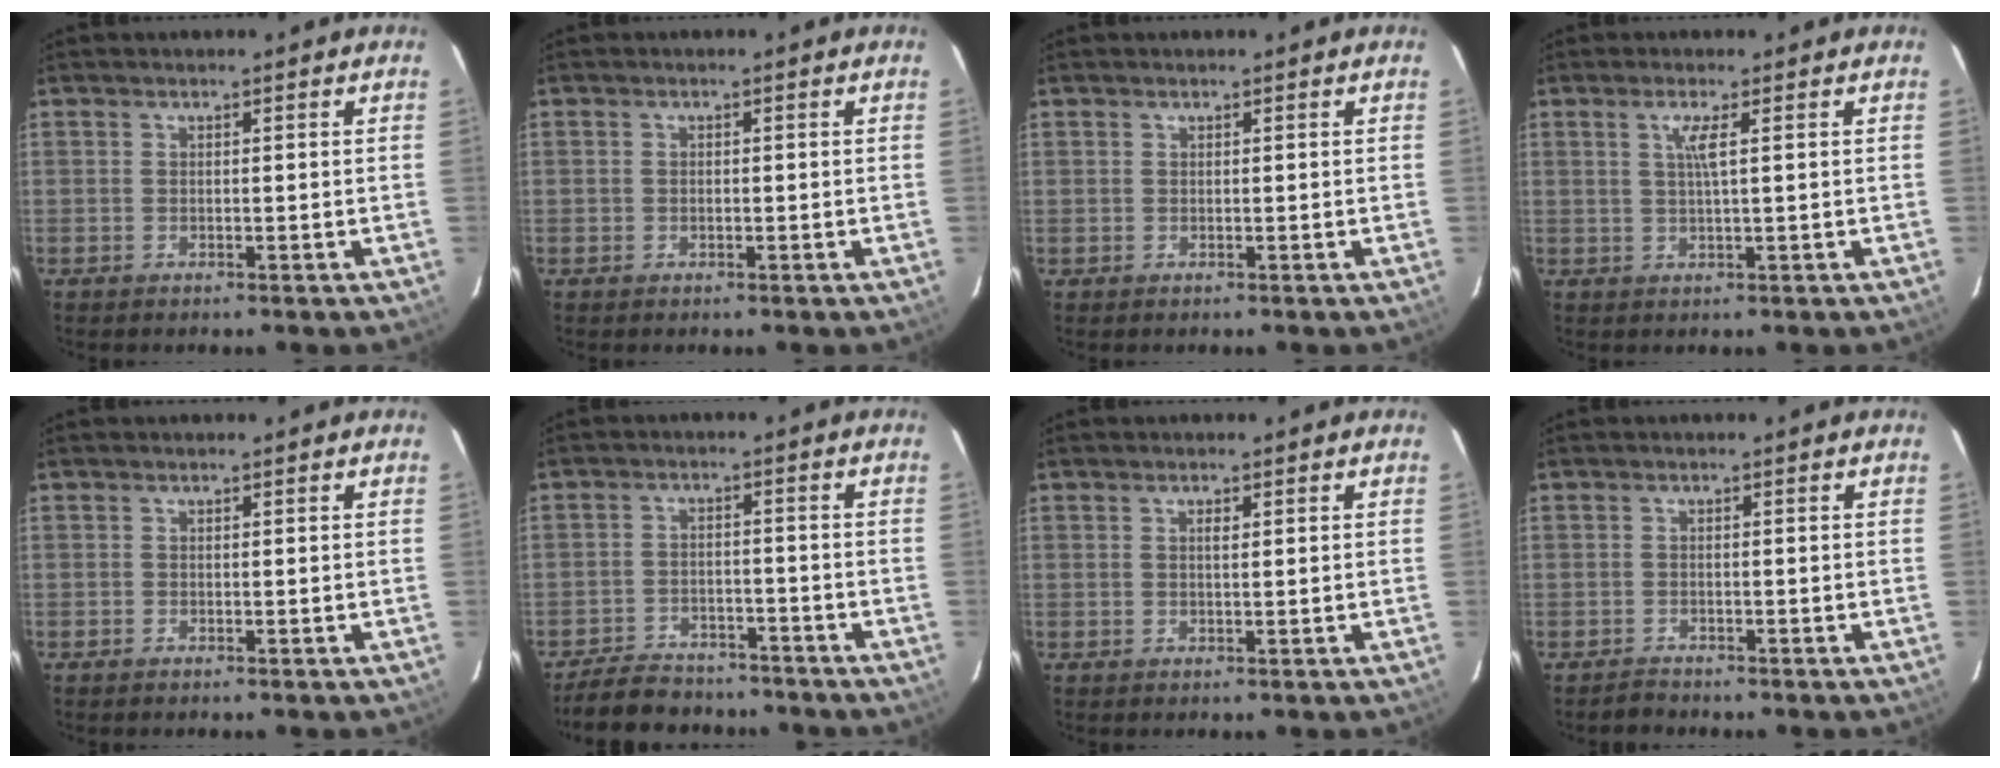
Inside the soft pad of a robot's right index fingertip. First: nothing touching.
{"total": 0.8, "force": [-0.2, 0.7, 0.4], "torque": [-0.006, 0.001, -0.005]}
{"total": 0.7, "force": [0.2, 0.6, -0.2], "torque": [0.008, 0.002, 0.002]}
{"total": 2.8, "force": [0.9, -0.3, 2.6], "torque": [-0.051, -0.004, 0.018]}
{"total": 0.0}
{"total": 11.1, "force": [-9.5, 4.8, 3.3], "torque": [-0.089, 0.008, -0.135]}
{"total": 1.1, "force": [0.5, 0.4, 0.9], "torque": [-0.015, 0.001, 0.007]}
{"total": 1.6, "force": [-1.4, 0.6, -0.3], "torque": [0.004, 0.004, -0.024]}